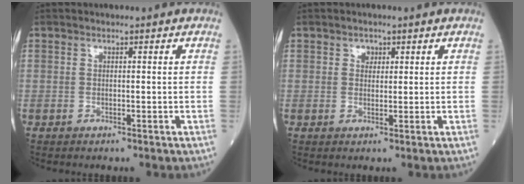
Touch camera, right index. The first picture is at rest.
{"total": 1.4, "force": [0.7, 1.1, 0.5], "torque": [-0.002, 0.000, 0.007]}